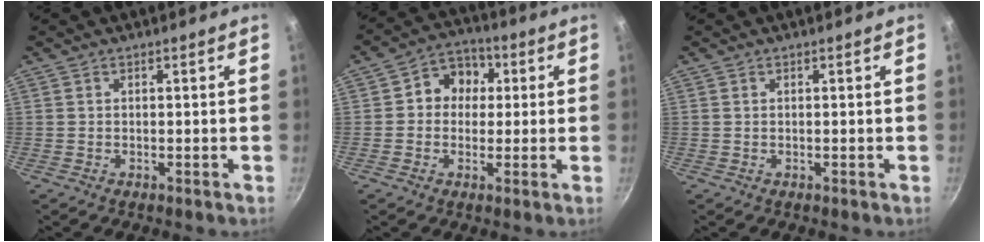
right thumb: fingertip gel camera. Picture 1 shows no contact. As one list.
[{"total": 8.2, "force": [1.1, 6.8, 4.5], "torque": [-0.032, 0.018, 0.006]}, {"total": 0.0}]